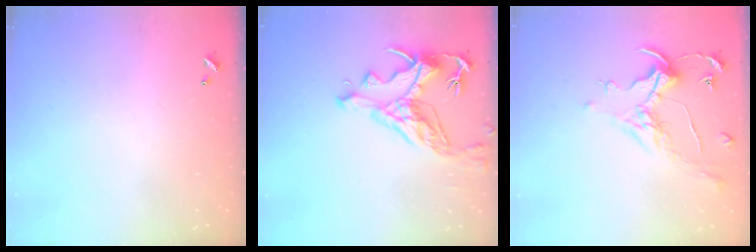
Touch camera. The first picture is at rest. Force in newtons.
{"total": 7.8, "press": 7.7, "slide": 1.4}
{"total": 0.8, "press": 0.7, "slide": 0.5}